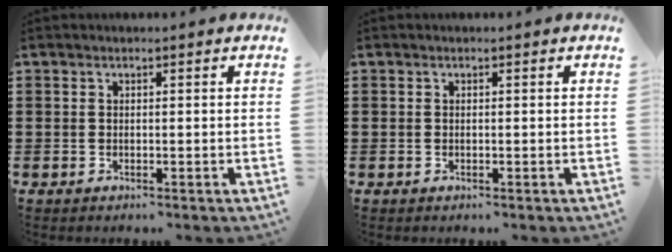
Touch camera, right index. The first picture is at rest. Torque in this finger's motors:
{"motor_torque": [-0.91, 1.23, 0.00, 0.01]}